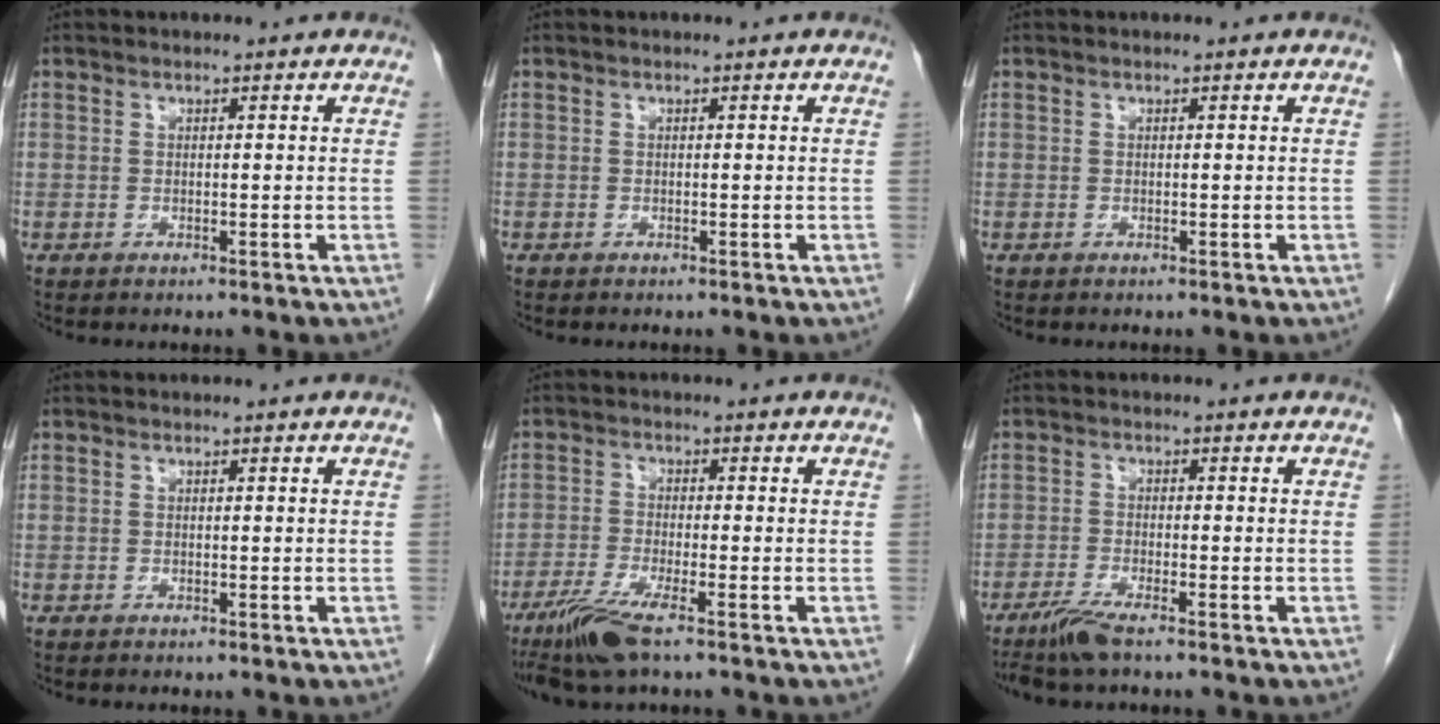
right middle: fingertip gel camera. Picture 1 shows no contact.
{"total": 0.0}
{"total": 0.0}
{"total": 0.0}
{"total": 6.4, "force": [-4.3, 0.3, 4.7], "torque": [-0.099, -0.020, -0.085]}
{"total": 4.1, "force": [-3.1, 0.0, 2.6], "torque": [-0.059, -0.011, -0.064]}